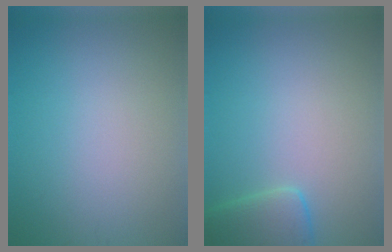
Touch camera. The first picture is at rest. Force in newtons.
{"total": 3.4, "press": 3.4, "slide": 0.3}